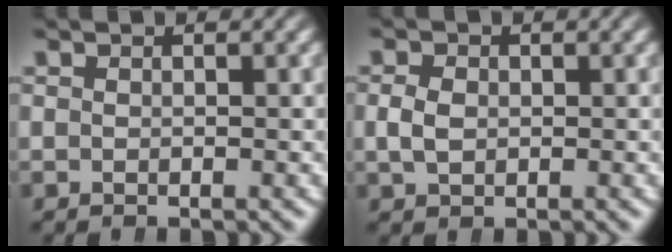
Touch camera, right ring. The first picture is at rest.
{"total": 1.9, "force": [-0.1, 1.4, 1.2], "torque": [-0.027, -0.005, 0.005]}